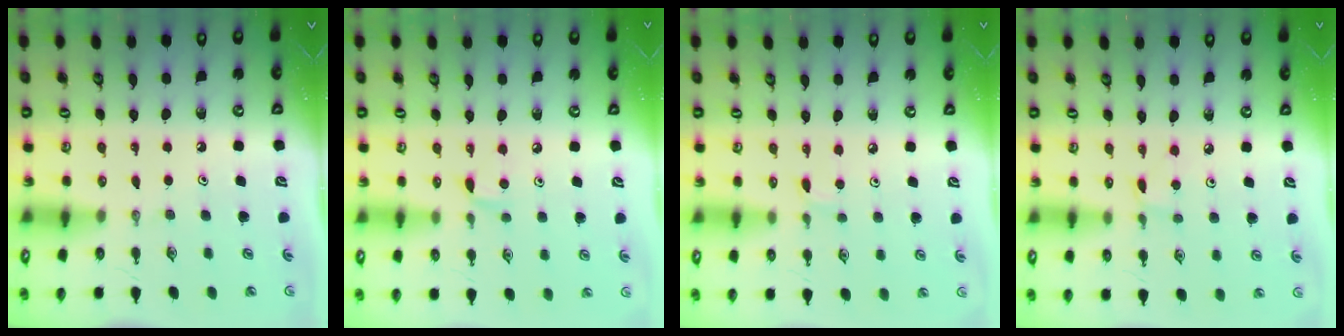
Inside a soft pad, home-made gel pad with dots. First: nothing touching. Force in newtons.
{"total": 5.6, "press": 5.5, "slide": 0.7}
{"total": 2.2, "press": 2.2, "slide": 0.3}
{"total": 1.5, "press": 1.5, "slide": 0.2}